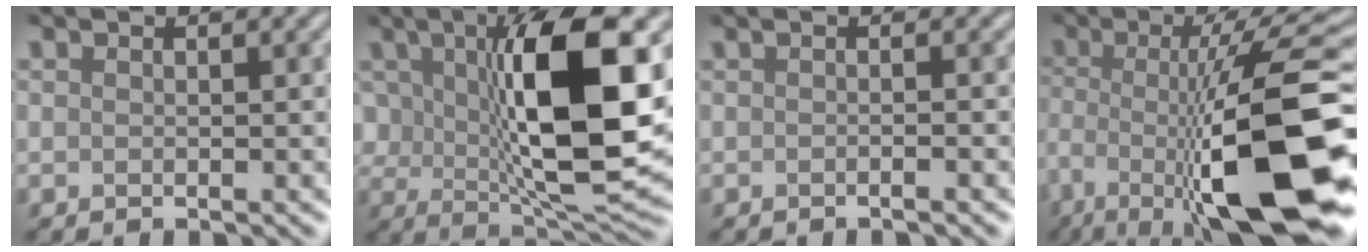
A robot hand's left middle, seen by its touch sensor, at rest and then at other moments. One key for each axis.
{"total": 12.7, "fx": 1.8, "fy": 4.8, "fz": 11.7, "tx": -0.188, "ty": -0.002, "tz": 0.033}
{"total": 2.4, "fx": 0.1, "fy": 1.1, "fz": 2.1, "tx": -0.006, "ty": -0.003, "tz": -0.024}
{"total": 14.6, "fx": -4.2, "fy": 3.8, "fz": 13.5, "tx": -0.212, "ty": 0.008, "tz": -0.074}